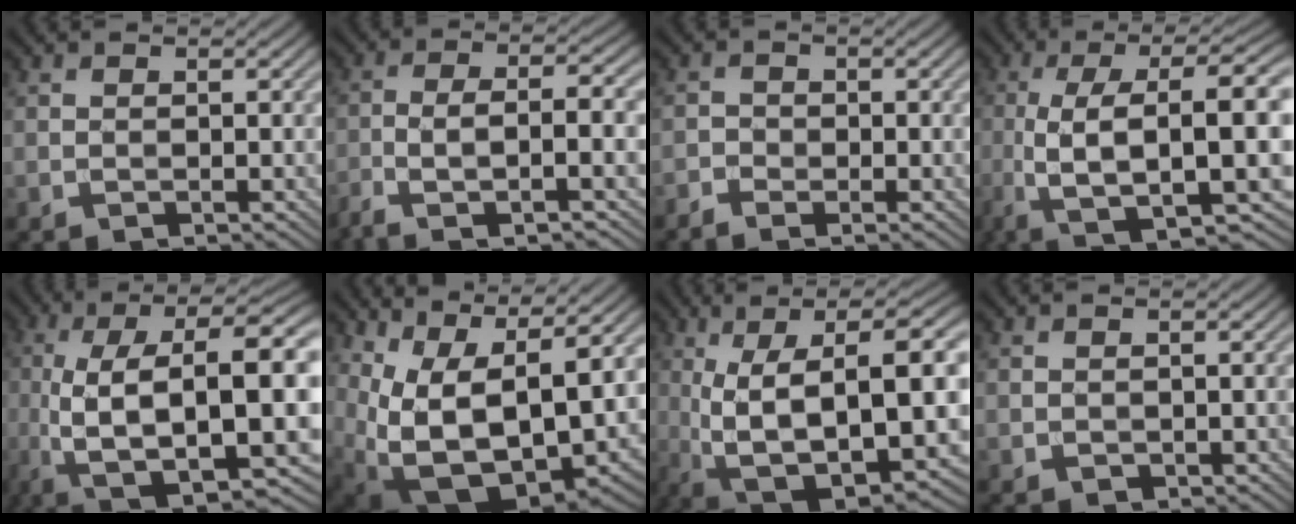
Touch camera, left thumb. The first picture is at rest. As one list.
[{"total": 8.1, "force": [-3.6, 2.1, 6.9], "torque": [-0.120, -0.005, -0.071]}, {"total": 2.3, "force": [-1.5, 1.4, 1.0], "torque": [-0.020, 0.000, -0.036]}, {"total": 15.1, "force": [-3.0, 4.5, 14.1], "torque": [-0.234, 0.007, -0.038]}, {"total": 18.8, "force": [-3.2, 6.2, 17.5], "torque": [-0.273, -0.010, -0.042]}, {"total": 17.4, "force": [1.3, 10.4, 14.0], "torque": [-0.230, -0.027, 0.066]}, {"total": 17.5, "force": [-1.8, 5.8, 16.4], "torque": [-0.247, 0.000, -0.002]}, {"total": 0.8, "force": [0.2, 0.7, 0.2], "torque": [-0.008, -0.005, 0.008]}]